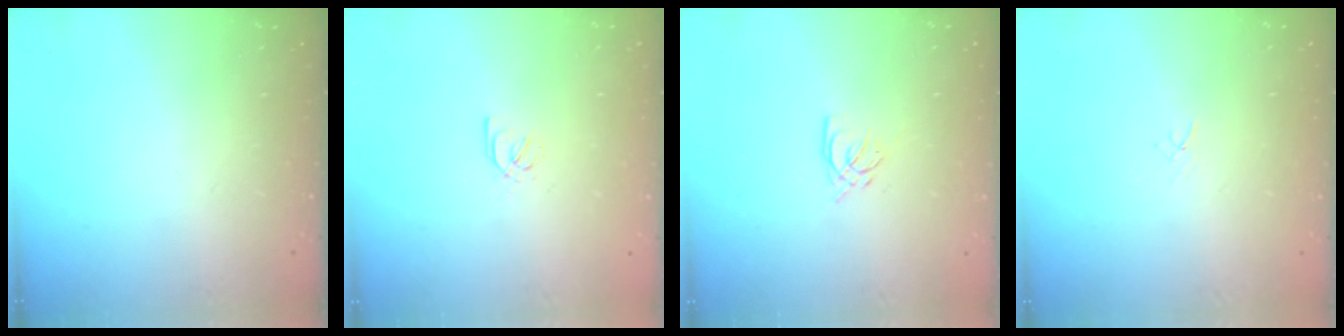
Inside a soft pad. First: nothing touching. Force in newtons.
{"total": 2.2, "press": 2.1, "slide": 0.6}
{"total": 4.2, "press": 4.1, "slide": 0.4}
{"total": 2.0, "press": 2.0, "slide": 0.3}